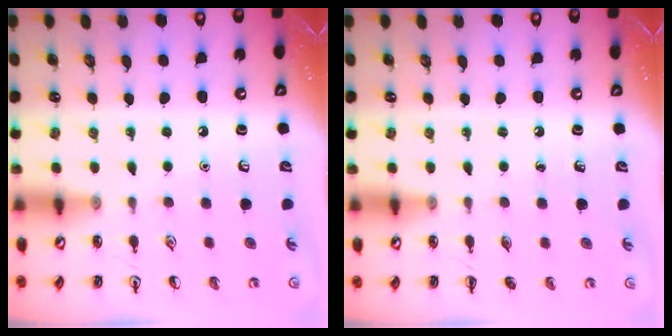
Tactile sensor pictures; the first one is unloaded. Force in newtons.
{"total": 0.0}